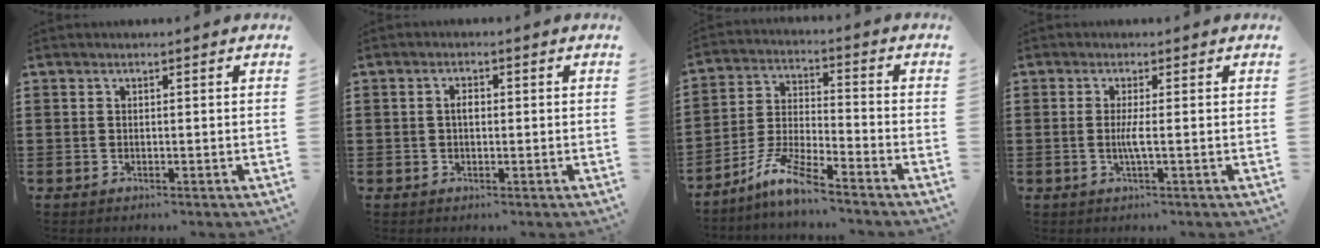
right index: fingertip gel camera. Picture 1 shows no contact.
{"total": 1.8, "force": [0.0, 0.9, 1.5], "torque": [-0.031, 0.005, -0.001]}
{"total": 7.4, "force": [-6.2, 0.3, 4.0], "torque": [-0.100, -0.011, -0.124]}
{"total": 2.4, "force": [-0.3, -0.2, 2.4], "torque": [-0.050, -0.010, -0.010]}